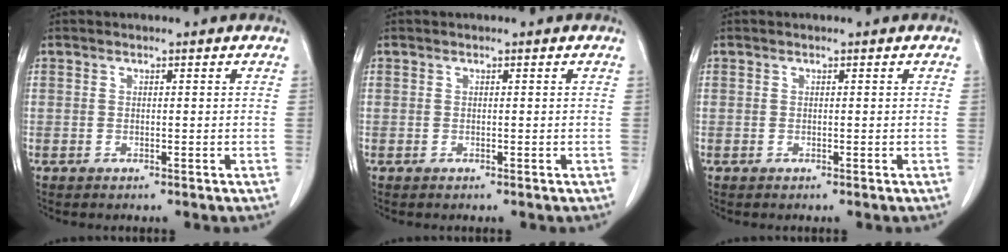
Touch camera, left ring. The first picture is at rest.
{"total": 0.0}
{"total": 0.0}